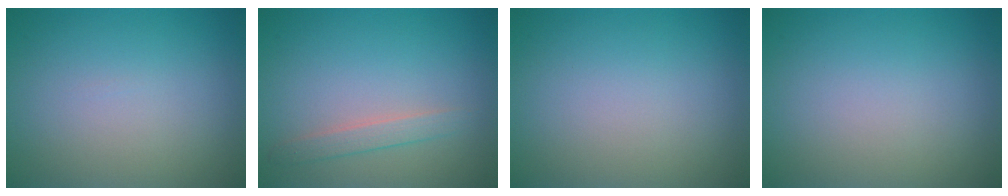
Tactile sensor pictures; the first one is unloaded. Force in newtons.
{"total": 1.6, "press": 1.6, "slide": 0.0}
{"total": 0.0}
{"total": 0.0}